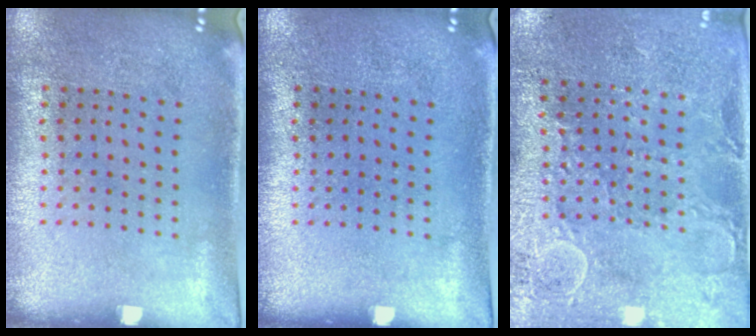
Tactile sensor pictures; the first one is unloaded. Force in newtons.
{"total": 0.0}
{"total": 2.8, "press": 2.8, "slide": 0.5}